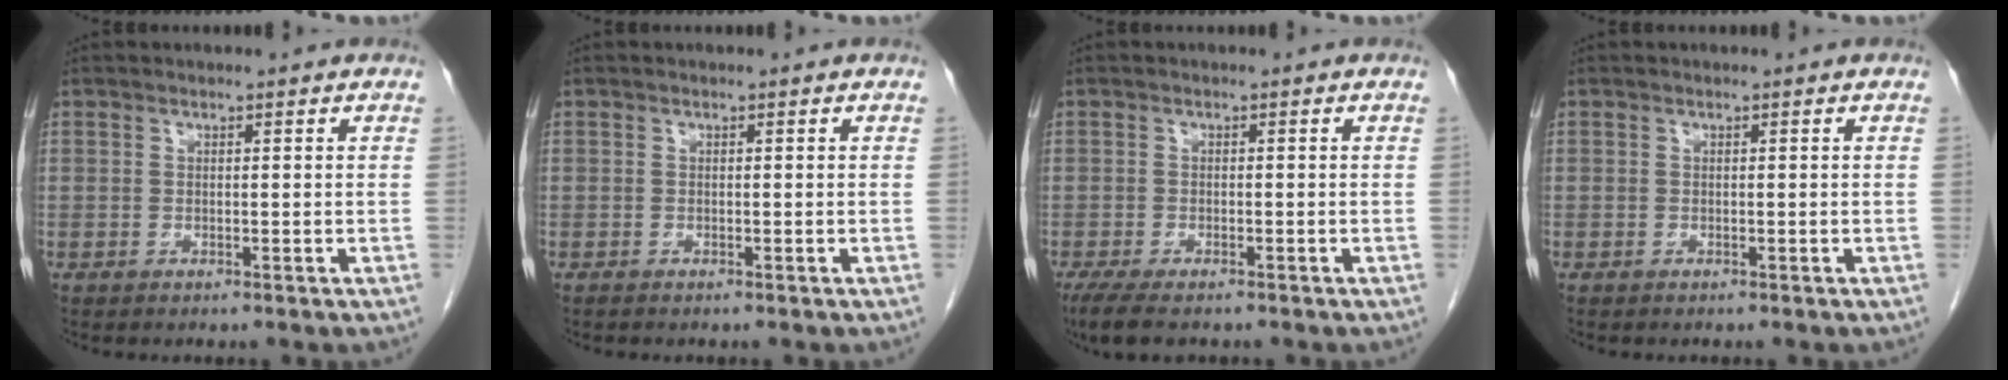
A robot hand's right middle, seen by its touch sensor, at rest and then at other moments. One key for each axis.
{"total": 0.0}
{"total": 5.3, "fx": -4.0, "fy": 1.5, "fz": 3.1, "tx": -0.061, "ty": -0.015, "tz": -0.063}
{"total": 0.0}